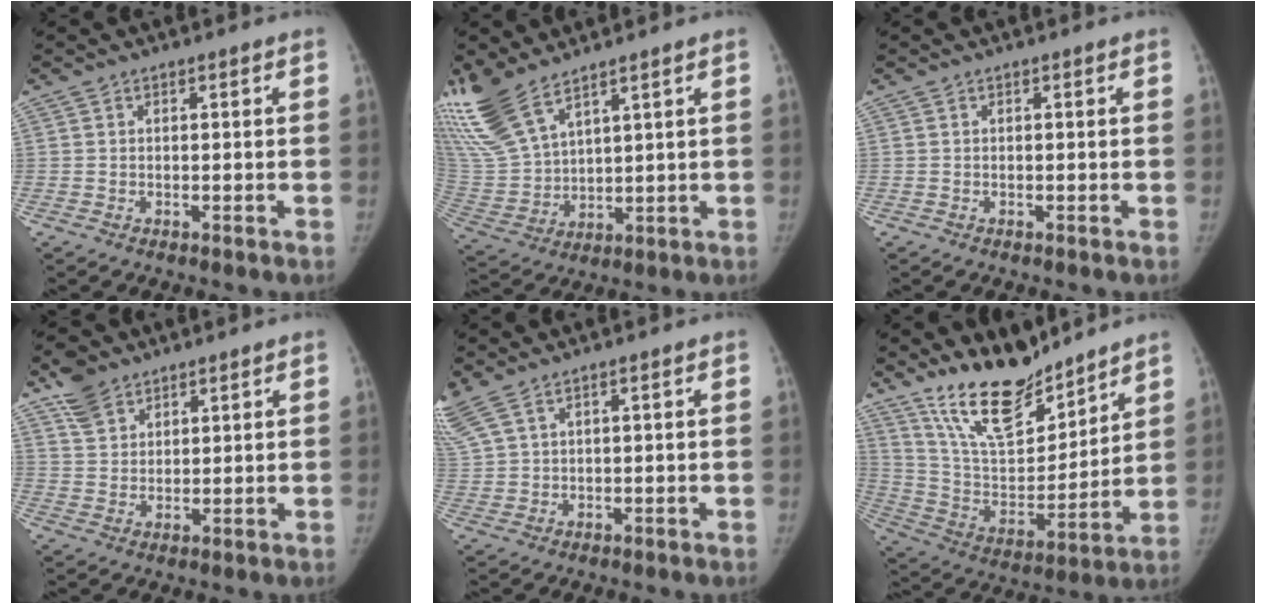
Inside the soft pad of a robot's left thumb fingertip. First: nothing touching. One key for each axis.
{"total": 14.6, "fx": 10.8, "fy": 5.1, "fz": 8.4, "tx": -0.183, "ty": -0.042, "tz": 0.234}
{"total": 0.0}
{"total": 6.5, "fx": 4.7, "fy": 3.8, "fz": 2.2, "tx": -0.025, "ty": -0.018, "tz": 0.097}
{"total": 6.3, "fx": 4.5, "fy": 2.0, "fz": 3.9, "tx": -0.112, "ty": -0.001, "tz": 0.105}
{"total": 18.5, "fx": 14.9, "fy": 6.6, "fz": 8.8, "tx": -0.112, "ty": -0.095, "tz": 0.276}